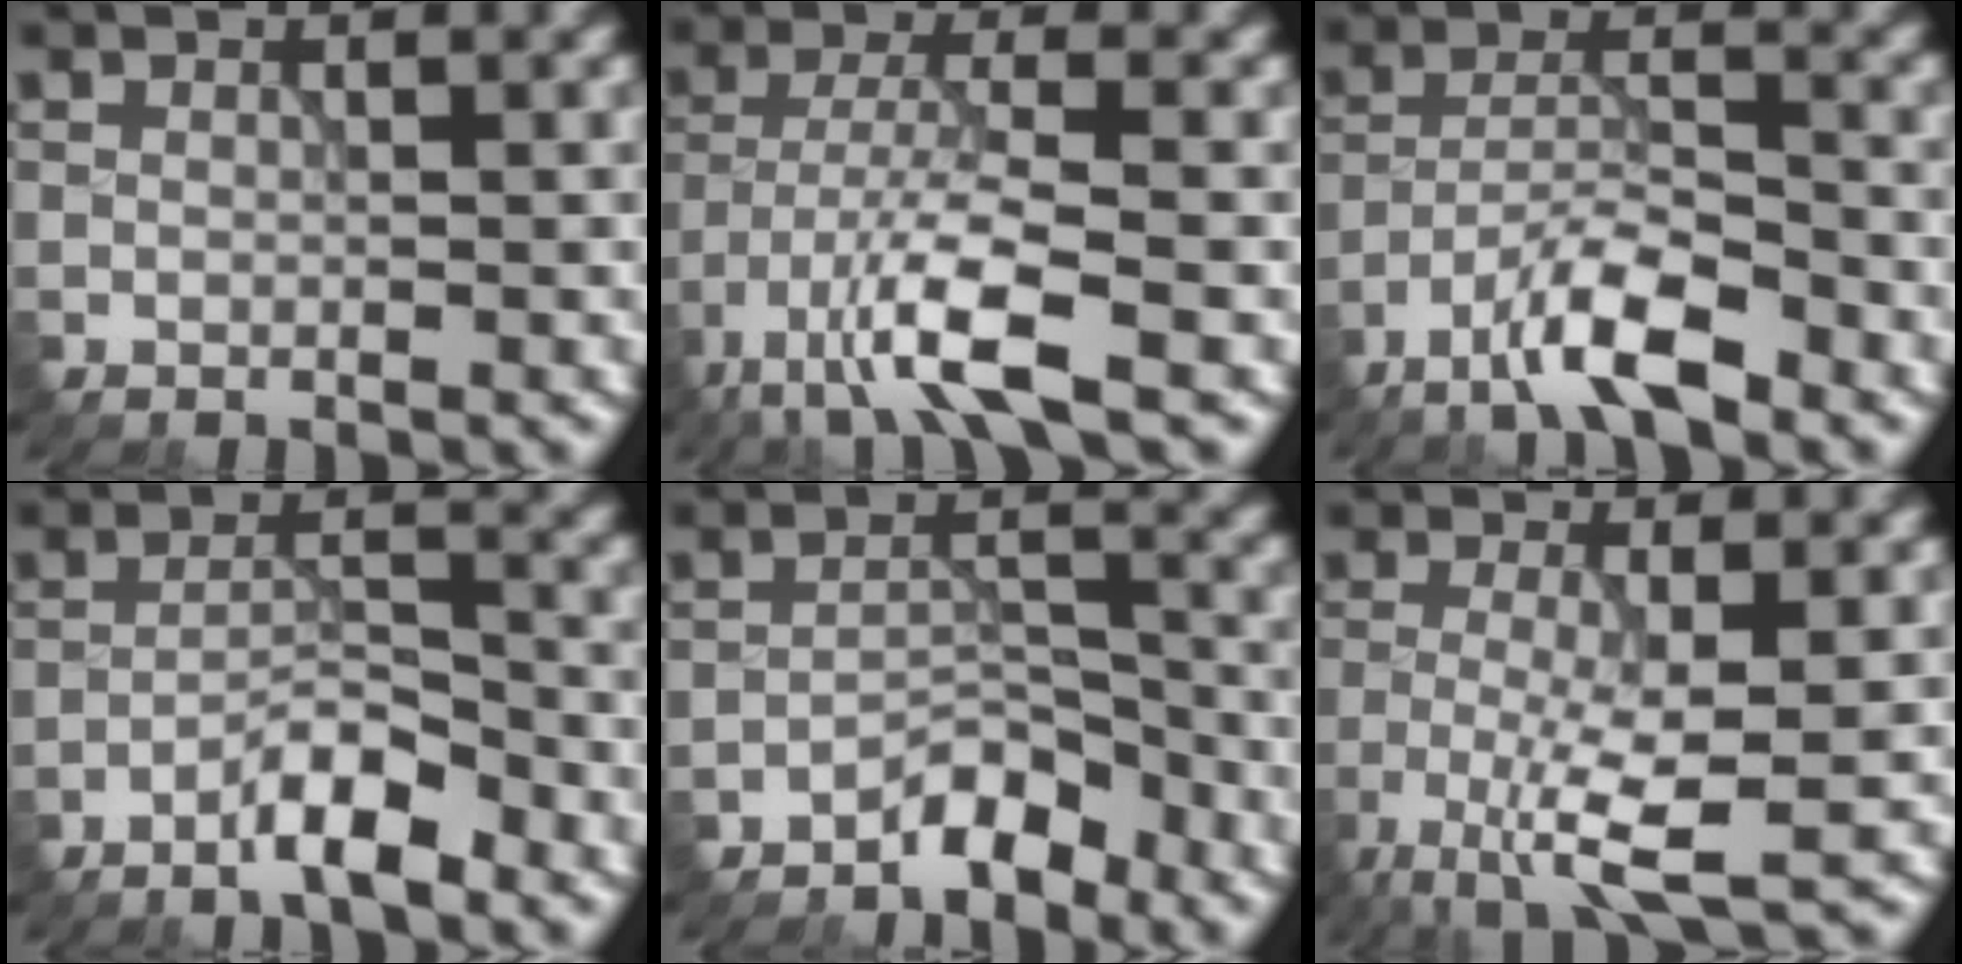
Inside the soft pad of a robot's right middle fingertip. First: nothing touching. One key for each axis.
{"total": 6.3, "fx": -3.6, "fy": 1.0, "fz": 5.0, "tx": -0.095, "ty": -0.001, "tz": -0.077}
{"total": 5.7, "fx": -4.1, "fy": 1.1, "fz": 3.8, "tx": -0.071, "ty": 0.004, "tz": -0.083}
{"total": 3.8, "fx": -2.8, "fy": 0.7, "fz": 2.5, "tx": -0.045, "ty": 0.012, "tz": -0.055}
{"total": 3.1, "fx": -2.6, "fy": 0.9, "fz": 1.3, "tx": -0.015, "ty": 0.016, "tz": -0.049}
{"total": 5.5, "fx": -2.2, "fy": 0.9, "fz": 5.0, "tx": -0.103, "ty": -0.006, "tz": -0.046}